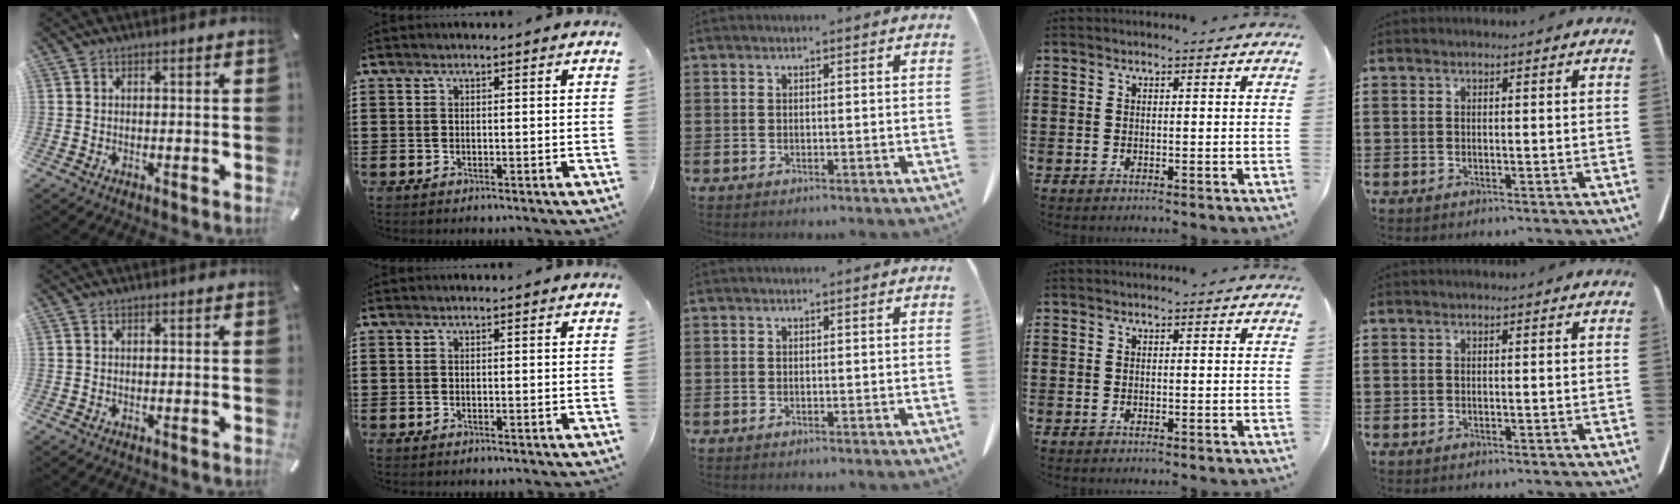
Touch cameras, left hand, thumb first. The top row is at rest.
{}